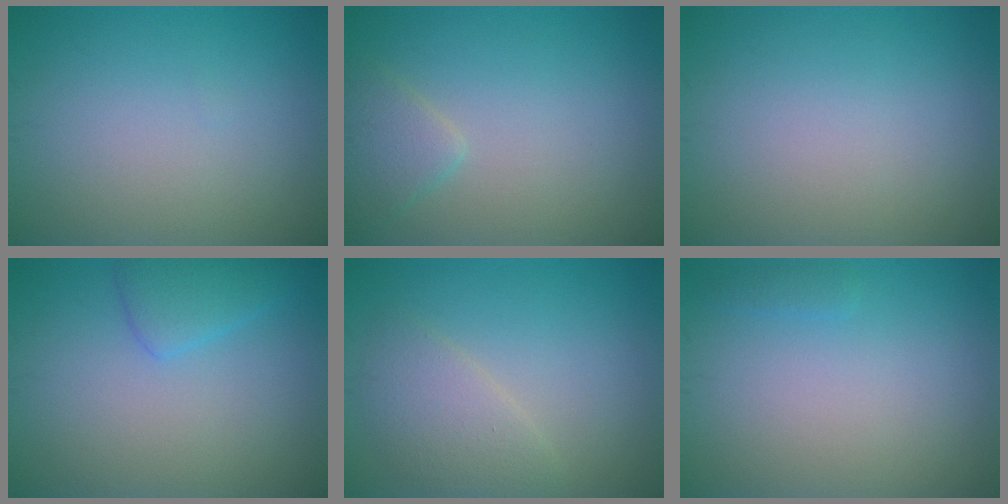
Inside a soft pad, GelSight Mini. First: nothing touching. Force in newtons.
{"total": 2.1, "press": 2.1, "slide": 0.1}
{"total": 0.0}
{"total": 2.5, "press": 2.5, "slide": 0.0}
{"total": 2.9, "press": 2.9, "slide": 0.2}
{"total": 0.7, "press": 0.7, "slide": 0.0}